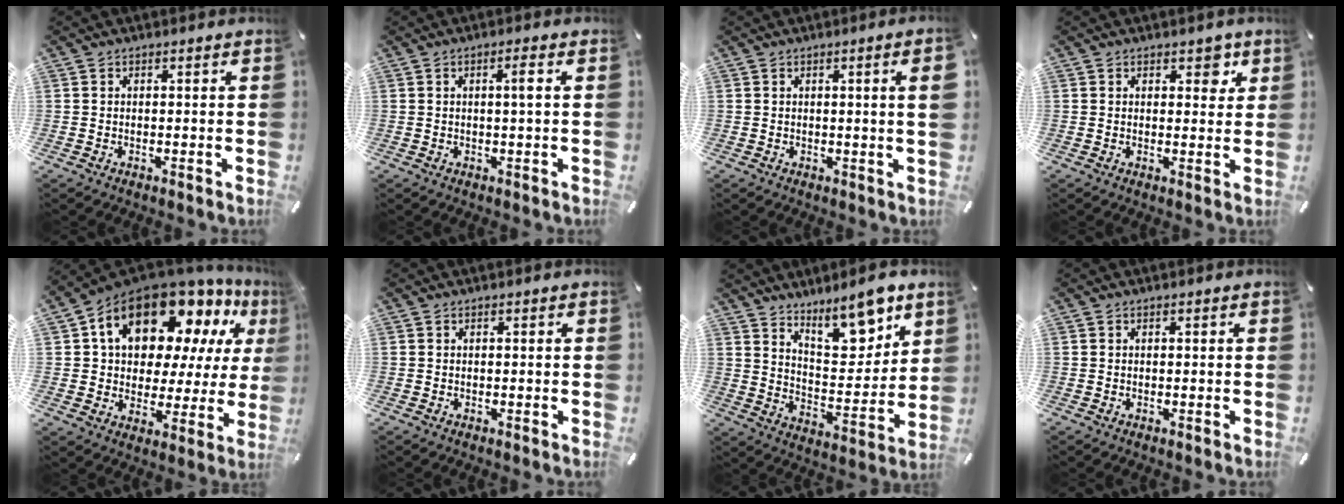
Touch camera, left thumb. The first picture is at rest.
{"total": 2.7, "force": [0.4, 0.1, 2.7], "torque": [-0.052, 0.003, 0.003]}
{"total": 4.2, "force": [0.6, 0.1, 4.2], "torque": [-0.067, -0.008, 0.007]}
{"total": 2.6, "force": [1.4, 1.7, 1.5], "torque": [-0.001, -0.006, 0.016]}
{"total": 19.8, "force": [11.2, 12.1, 11.0], "torque": [-0.198, -0.064, 0.198]}
{"total": 0.0}
{"total": 13.2, "force": [10.4, 5.3, 6.2], "torque": [-0.066, -0.080, 0.180]}
{"total": 0.0}